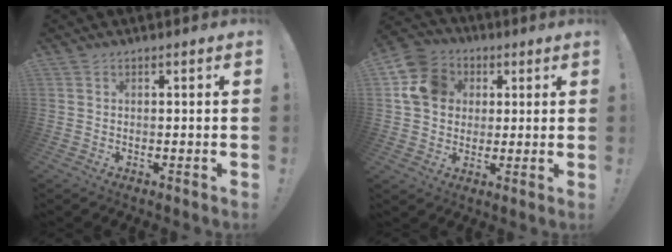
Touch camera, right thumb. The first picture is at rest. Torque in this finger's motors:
{"motor_torque": [0.74, 1.19, 0.31, -0.30, -0.03]}